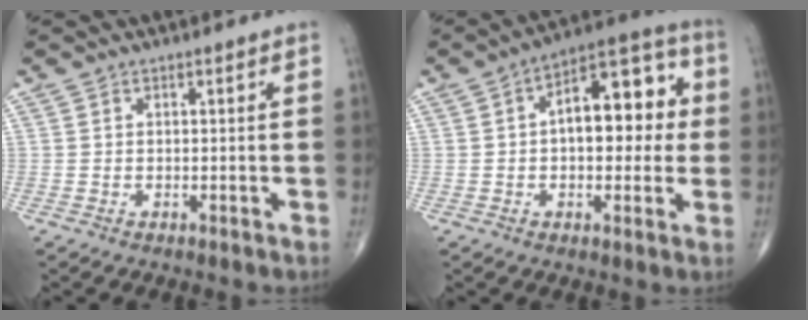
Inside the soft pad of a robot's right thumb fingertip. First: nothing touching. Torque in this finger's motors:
{"motor_torque": [0.91, 2.88, 1.54, 0.26, 0.06]}